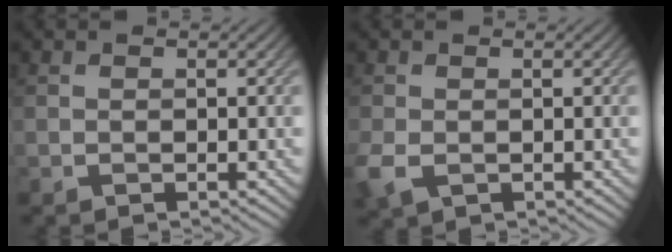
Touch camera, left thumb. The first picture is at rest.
{"total": 3.2, "force": [-1.0, 2.2, 2.2], "torque": [-0.064, -0.010, -0.022]}